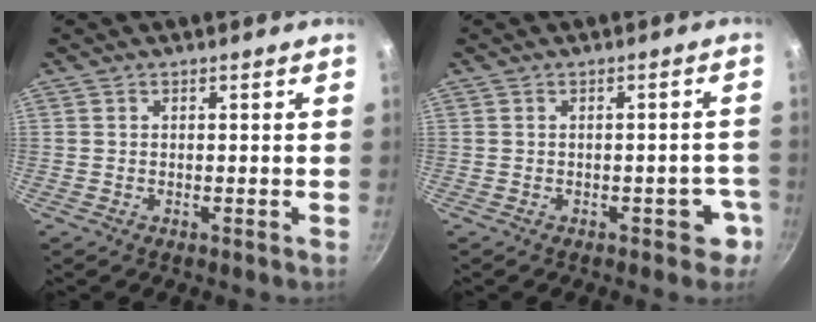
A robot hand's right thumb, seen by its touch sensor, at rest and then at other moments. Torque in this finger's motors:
{"motor_torque": [2.58, 2.43, 0.88, -0.85, 0.05]}